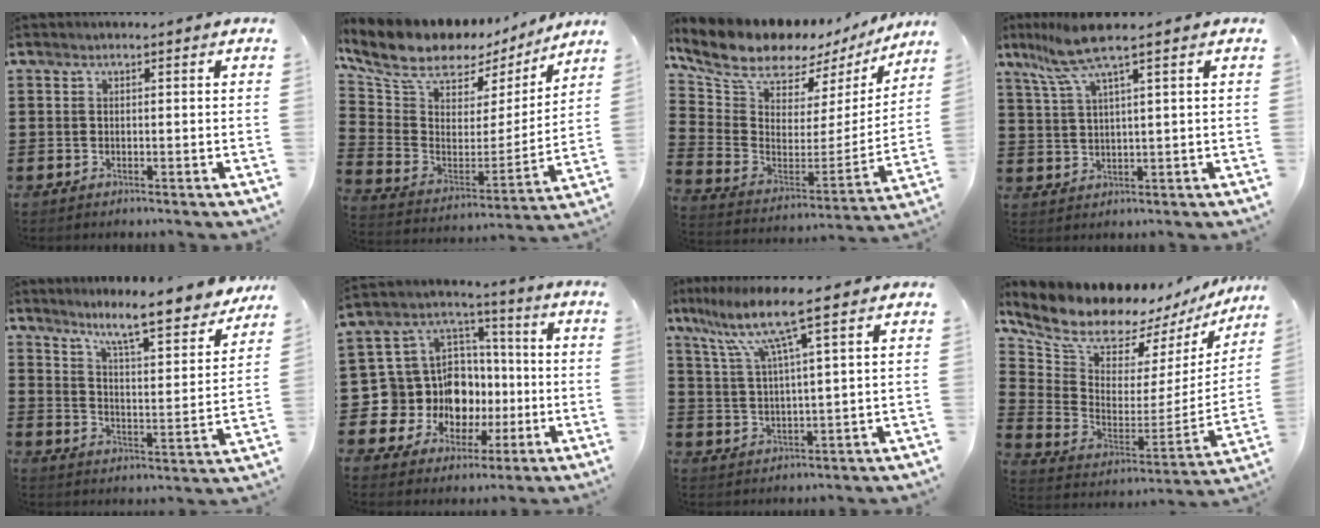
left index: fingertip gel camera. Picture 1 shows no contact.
{"total": 10.5, "force": [8.2, 4.7, 4.5], "torque": [-0.121, -0.050, 0.148]}
{"total": 10.2, "force": [8.6, 3.7, 4.0], "torque": [-0.115, -0.056, 0.154]}
{"total": 7.2, "force": [4.5, 0.2, 5.7], "torque": [-0.131, -0.009, 0.076]}
{"total": 8.3, "force": [7.3, -0.2, 3.9], "torque": [-0.087, -0.055, 0.117]}
{"total": 12.0, "force": [-2.6, 11.2, 3.2], "torque": [-0.103, -0.015, -0.032]}
{"total": 9.7, "force": [6.1, 0.3, 7.6], "torque": [-0.172, -0.021, 0.099]}
{"total": 10.6, "force": [9.2, 3.5, 3.9], "torque": [-0.127, -0.062, 0.169]}